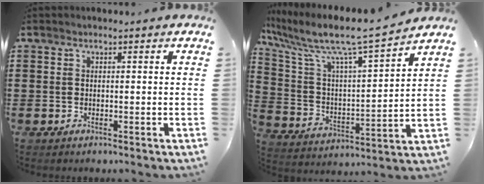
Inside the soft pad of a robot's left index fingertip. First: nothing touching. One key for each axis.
{"total": 9.4, "fx": 7.8, "fy": 0.4, "fz": 5.2, "tx": -0.134, "ty": -0.060, "tz": 0.123}